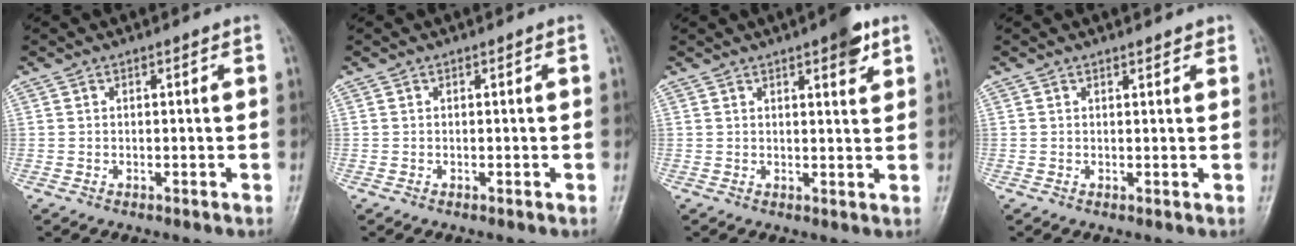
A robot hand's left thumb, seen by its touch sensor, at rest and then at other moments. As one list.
[{"total": 0.0}, {"total": 5.2, "force": [3.0, 1.5, 3.9], "torque": [-0.043, -0.012, 0.035]}, {"total": 1.4, "force": [1.2, 0.5, 0.6], "torque": [-0.004, -0.007, 0.014]}]